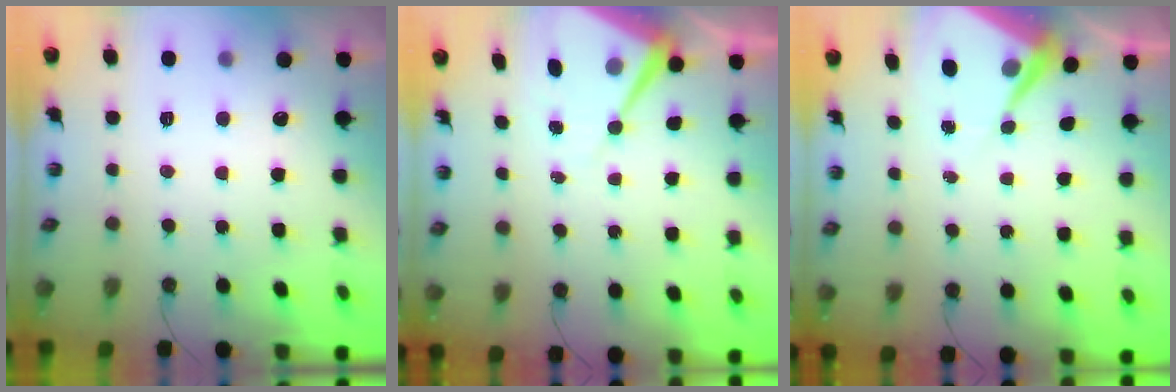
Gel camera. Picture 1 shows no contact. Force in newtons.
{"total": 9.4, "press": 9.4, "slide": 0.7}
{"total": 6.0, "press": 6.0, "slide": 0.3}